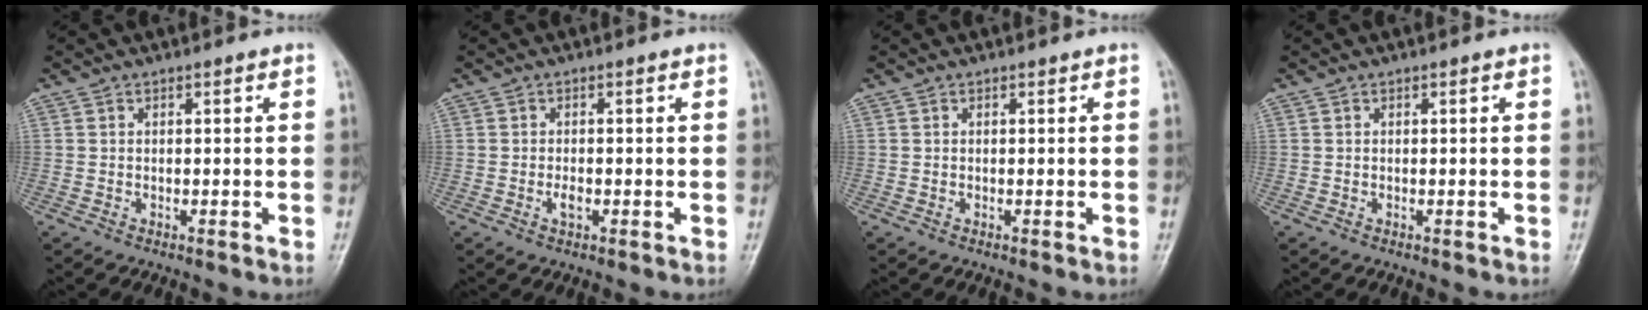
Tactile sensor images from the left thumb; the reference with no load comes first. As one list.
[{"total": 1.9, "force": [-0.4, 0.9, 1.6], "torque": [-0.026, 0.002, -0.008]}, {"total": 0.0}, {"total": 0.0}]